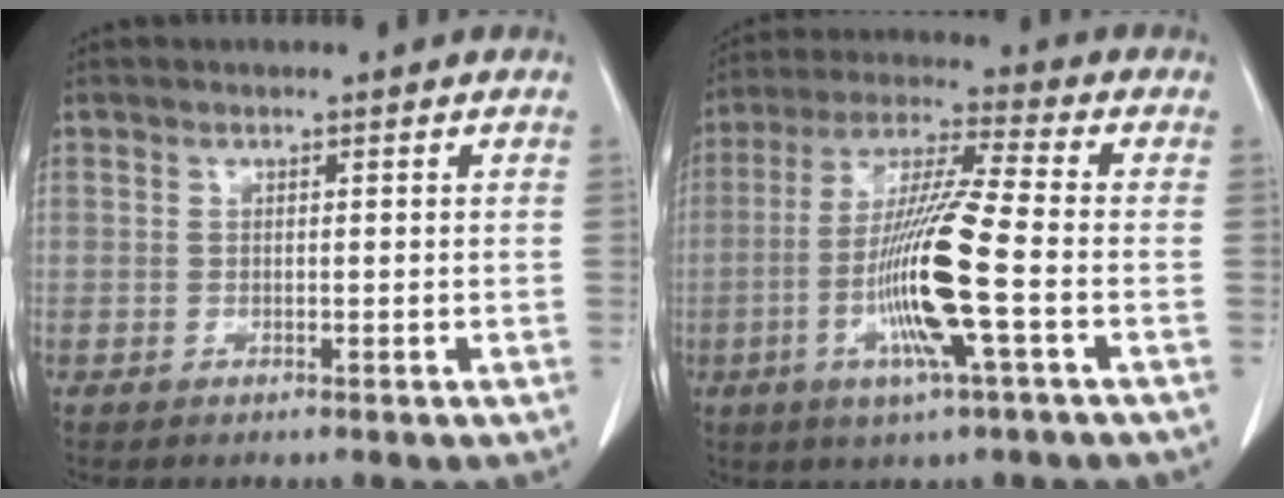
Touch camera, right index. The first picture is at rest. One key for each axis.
{"total": 13.6, "fx": -3.5, "fy": -0.2, "fz": 13.2, "tx": -0.266, "ty": -0.010, "tz": -0.074}